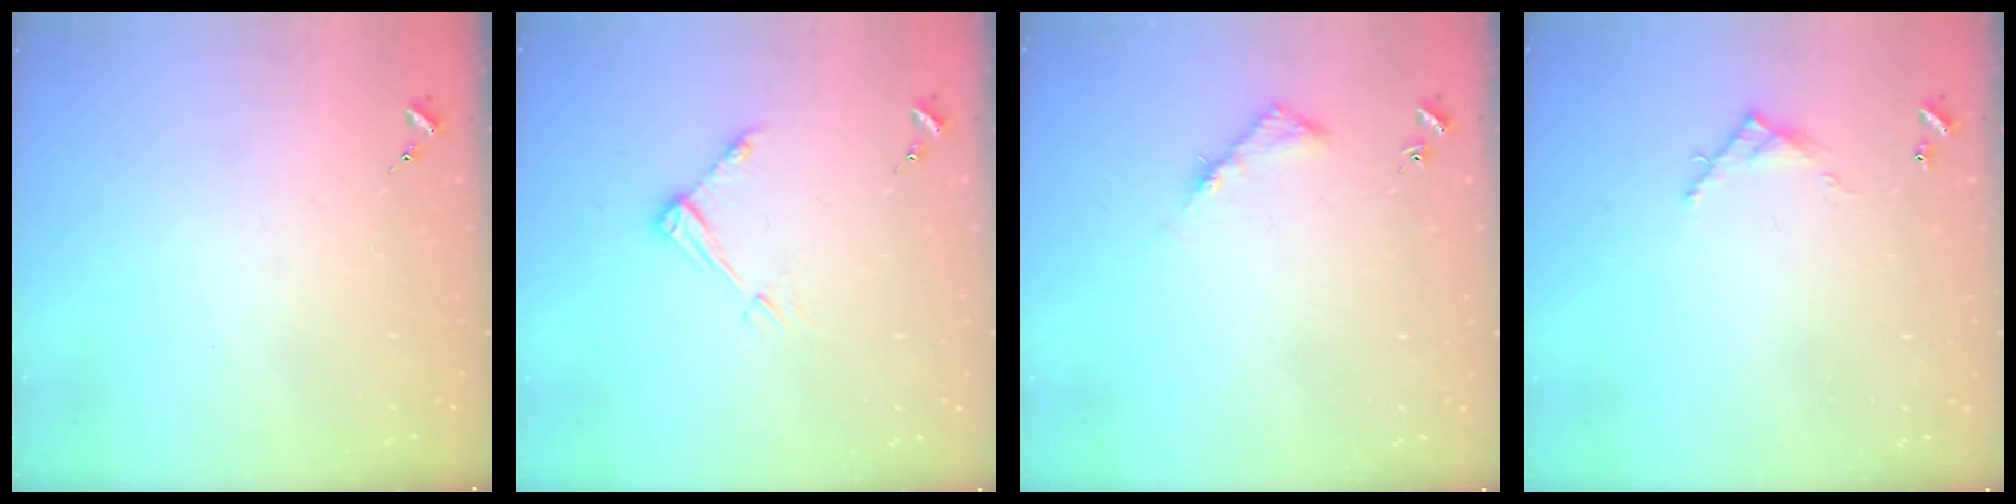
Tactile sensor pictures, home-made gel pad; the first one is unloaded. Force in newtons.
{"total": 6.5, "press": 6.4, "slide": 0.5}
{"total": 4.3, "press": 4.3, "slide": 0.4}
{"total": 5.5, "press": 5.5, "slide": 0.3}